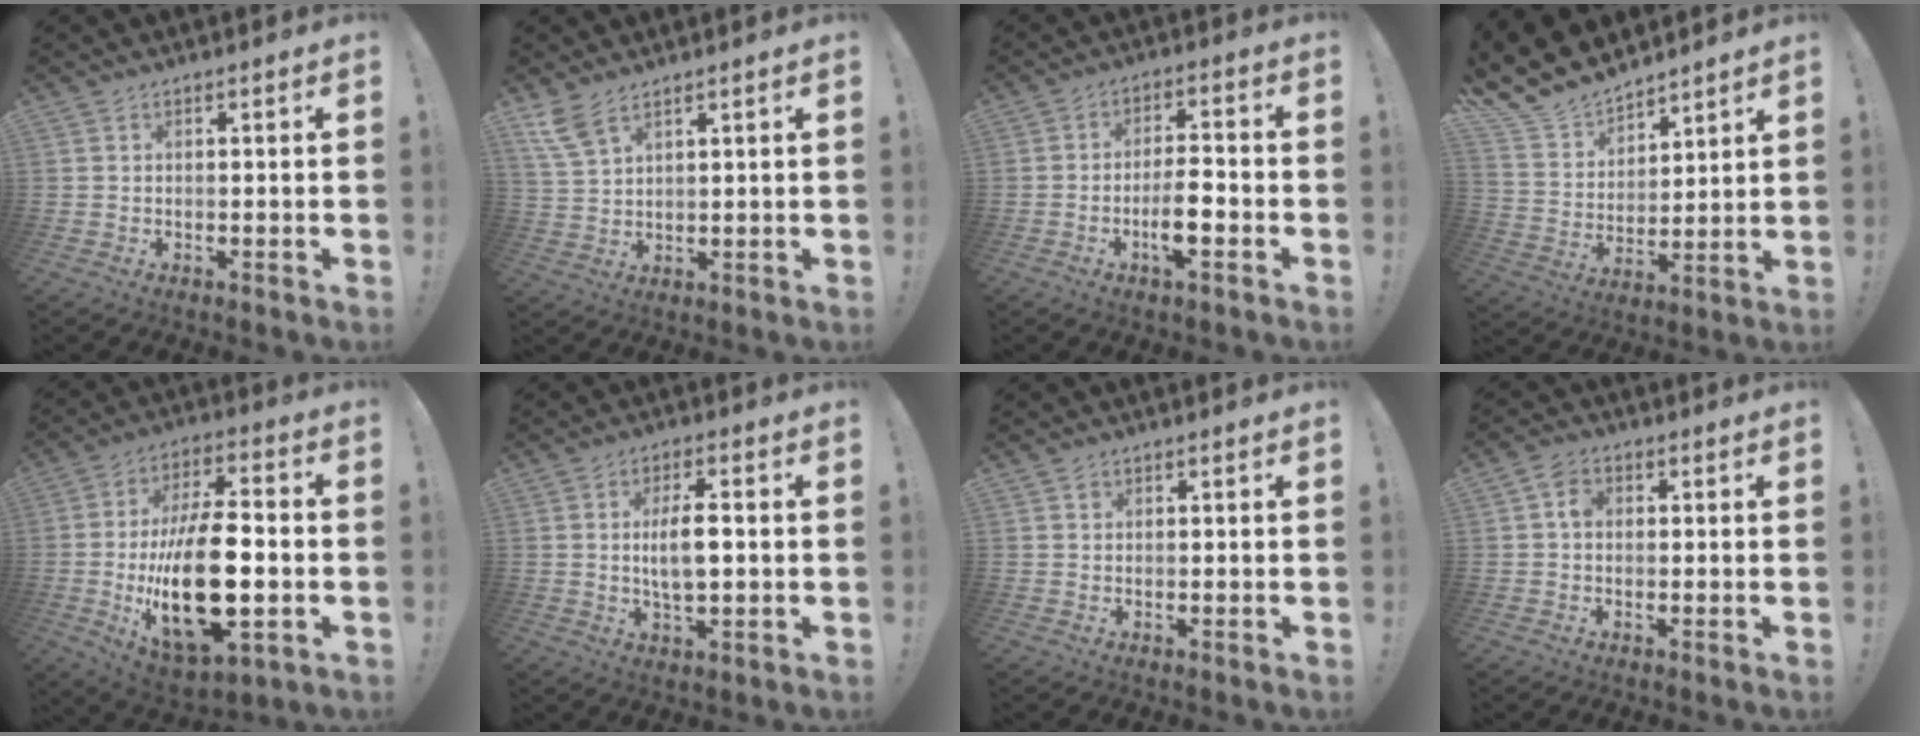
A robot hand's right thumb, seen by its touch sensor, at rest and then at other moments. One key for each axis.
{"total": 6.5, "fx": 4.6, "fy": 2.2, "fz": 3.9, "tx": -0.079, "ty": -0.015, "tz": 0.090}
{"total": 8.2, "fx": -3.0, "fy": 2.4, "fz": 7.2, "tx": -0.129, "ty": 0.007, "tz": -0.055}
{"total": 13.6, "fx": 12.5, "fy": 5.2, "fz": 2.1, "tx": -0.081, "ty": -0.099, "tz": 0.236}
{"total": 24.9, "fx": -3.5, "fy": 11.4, "fz": 21.8, "tx": -0.408, "ty": -0.001, "tz": -0.053}
{"total": 8.6, "fx": 0.5, "fy": 3.1, "fz": 8.0, "tx": -0.148, "ty": -0.004, "tz": 0.002}
{"total": 0.7, "fx": 0.4, "fy": 0.6, "fz": 0.1, "tx": -0.003, "ty": 0.001, "tz": 0.007}
{"total": 4.3, "fx": 0.3, "fy": 3.1, "fz": 2.9, "tx": -0.053, "ty": 0.013, "tz": 0.005}